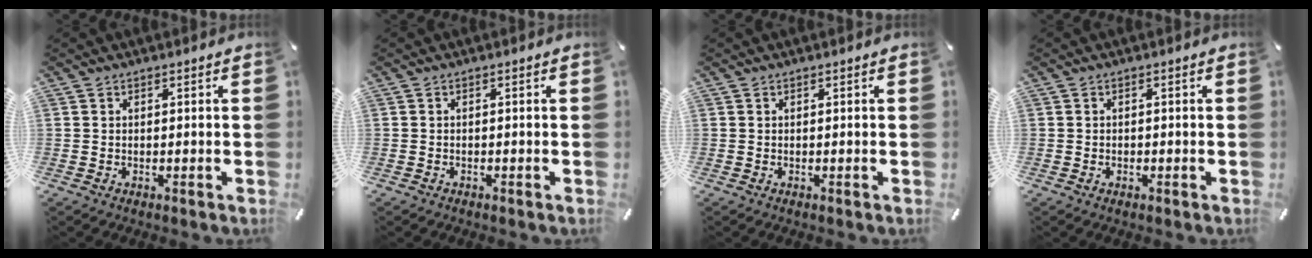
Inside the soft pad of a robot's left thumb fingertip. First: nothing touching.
{"total": 0.5, "force": [-0.4, 0.3, 0.1], "torque": [-0.002, 0.001, -0.010]}
{"total": 0.0}
{"total": 0.7, "force": [-0.3, 0.5, 0.4], "torque": [-0.007, 0.000, -0.006]}